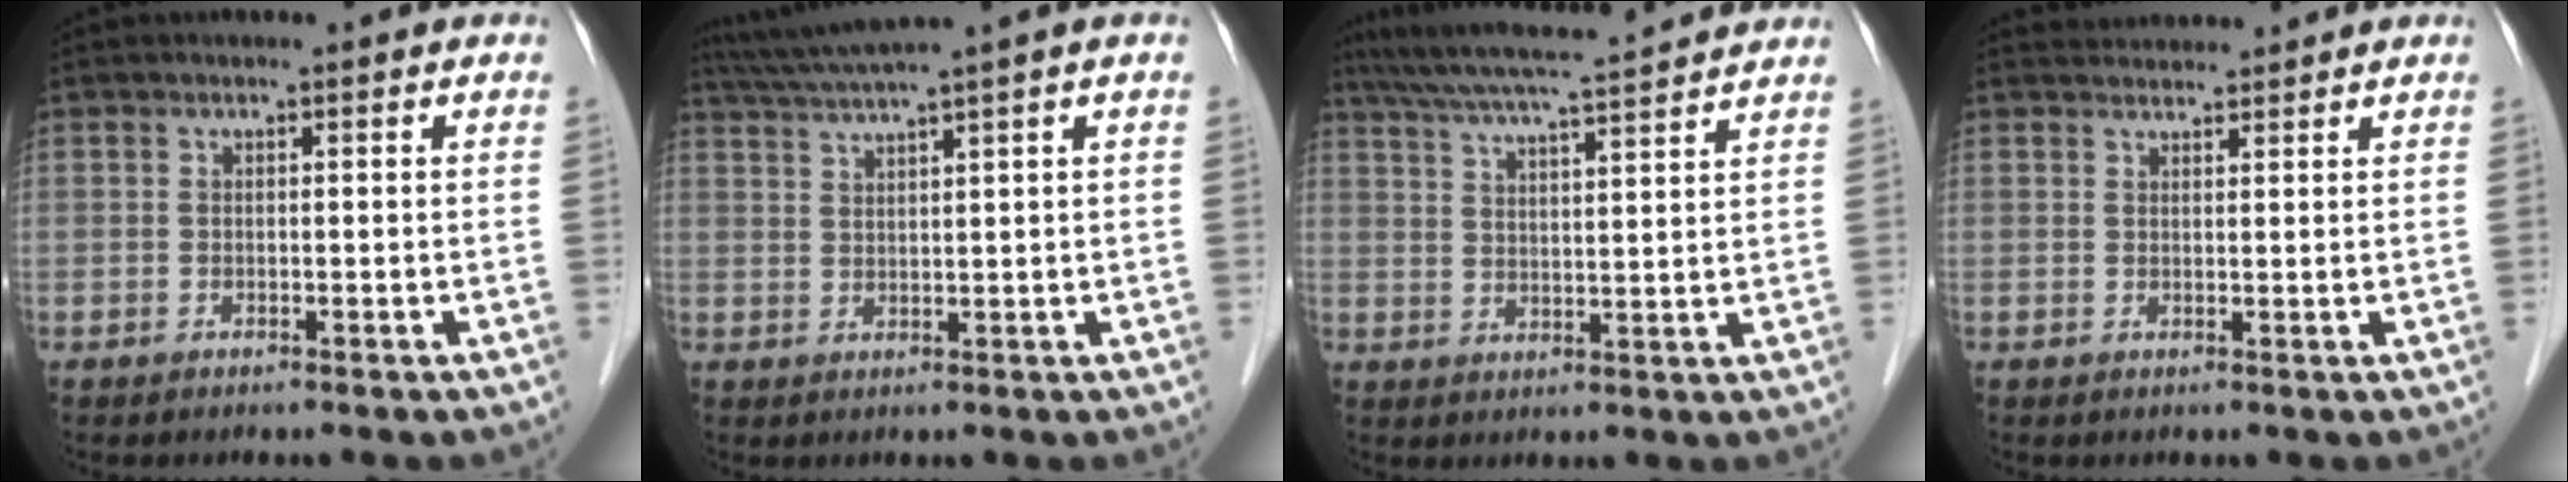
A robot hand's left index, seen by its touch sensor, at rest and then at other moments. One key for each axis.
{"total": 6.2, "fx": 5.0, "fy": -1.9, "fz": 3.3, "tx": -0.061, "ty": 0.017, "tz": 0.093}
{"total": 14.4, "fx": 12.7, "fy": 0.0, "fz": 6.8, "tx": -0.130, "ty": 0.033, "tz": 0.186}
{"total": 3.5, "fx": 3.5, "fy": 0.5, "fz": 0.0, "tx": -0.007, "ty": 0.028, "tz": 0.056}